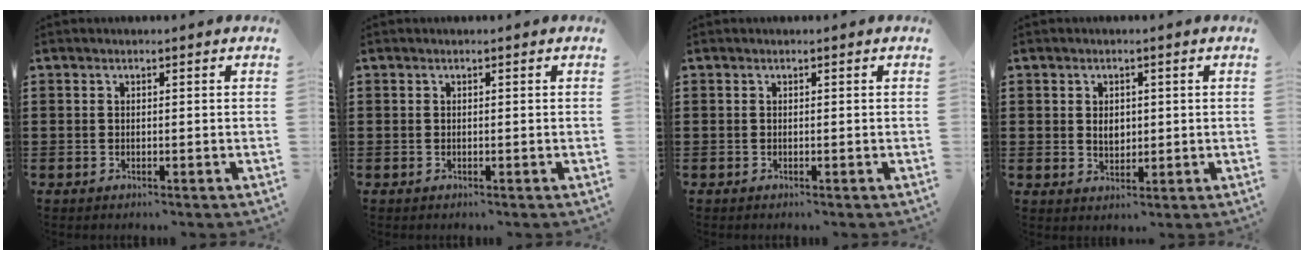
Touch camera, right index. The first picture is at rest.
{"total": 0.0}
{"total": 0.0}
{"total": 2.6, "force": [0.4, 1.9, 1.7], "torque": [-0.030, 0.005, 0.005]}